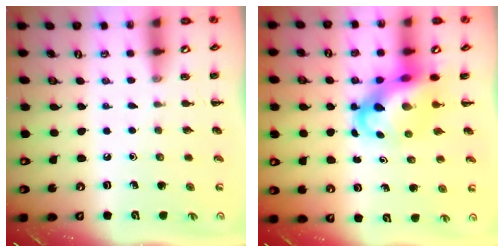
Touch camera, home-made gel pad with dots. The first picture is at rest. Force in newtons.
{"total": 7.7, "press": 7.4, "slide": 2.3}